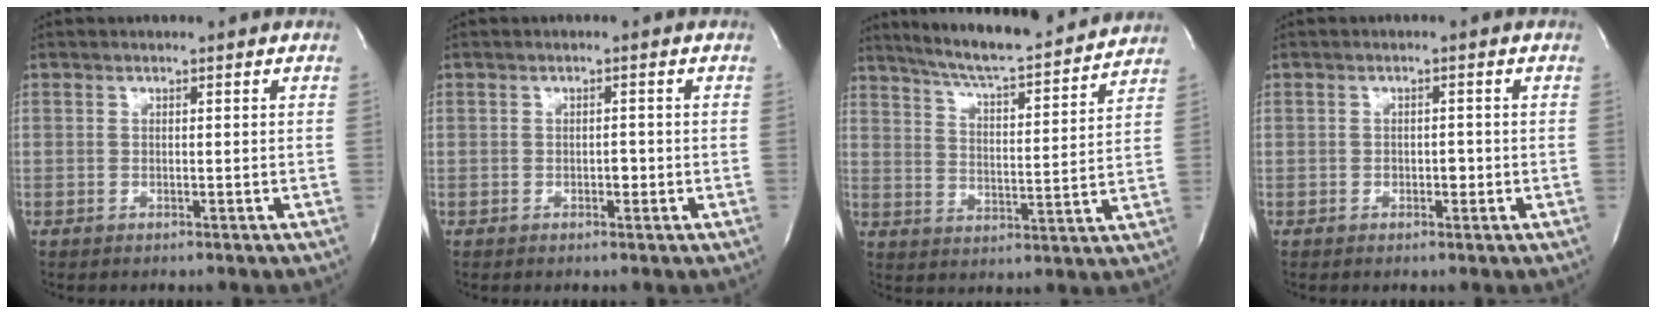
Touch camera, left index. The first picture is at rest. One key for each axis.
{"total": 1.2, "fx": -0.5, "fy": 0.6, "fz": 0.9, "tx": -0.011, "ty": -0.001, "tz": -0.009}
{"total": 17.0, "fx": 15.6, "fy": 1.2, "fz": 6.9, "tx": -0.114, "ty": -0.004, "tz": 0.226}
{"total": 1.5, "fx": -0.6, "fy": 0.9, "fz": 1.1, "tx": -0.012, "ty": 0.000, "tz": -0.009}